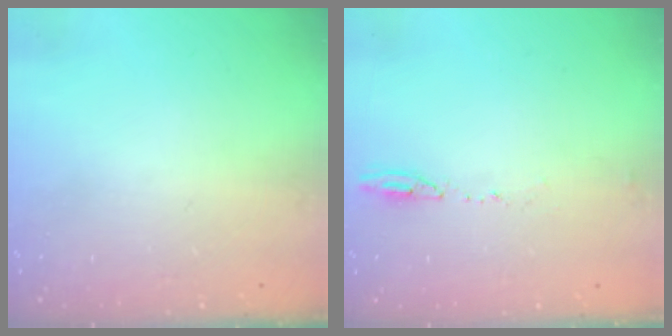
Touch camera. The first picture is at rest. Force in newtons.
{"total": 4.6, "press": 4.3, "slide": 1.6}